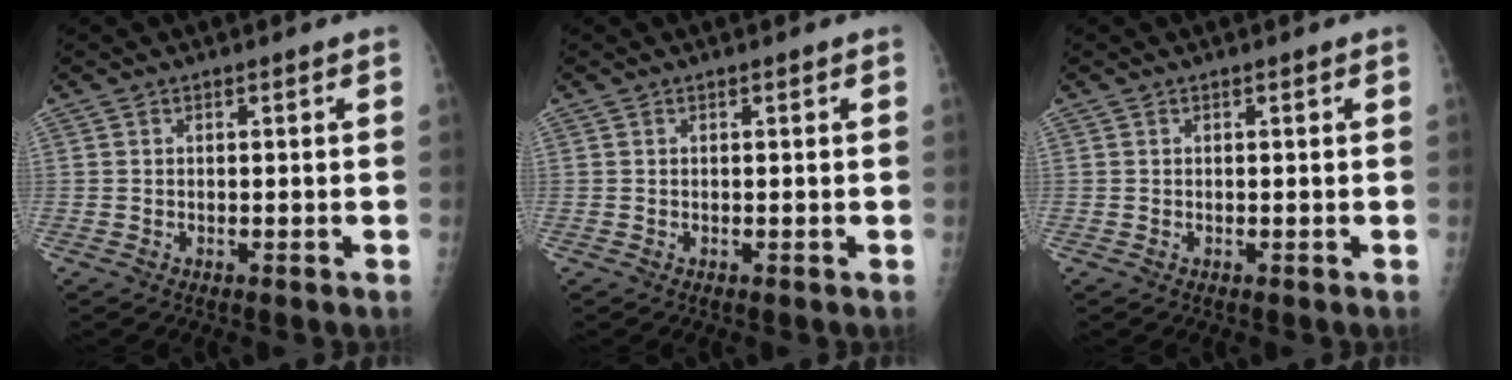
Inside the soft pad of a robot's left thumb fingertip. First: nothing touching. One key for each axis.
{"total": 0.0}
{"total": 0.0}